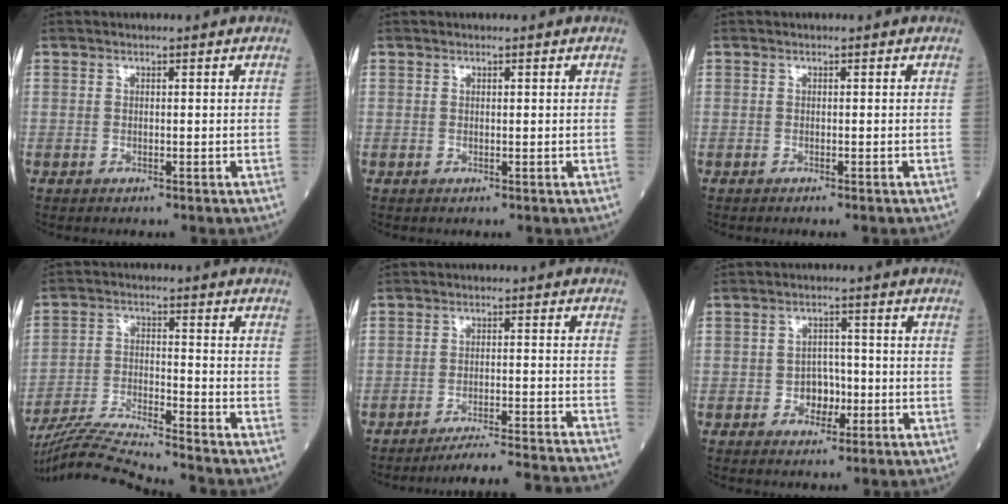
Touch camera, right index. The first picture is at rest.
{"total": 0.0}
{"total": 0.7, "force": [-0.6, -0.2, 0.4], "torque": [-0.002, 0.003, -0.008]}
{"total": 12.4, "force": [-11.8, -2.0, 3.5], "torque": [-0.061, -0.008, -0.210]}
{"total": 16.4, "force": [-15.6, -2.3, 4.4], "torque": [-0.037, -0.029, -0.211]}
{"total": 3.9, "force": [-1.2, 2.9, 2.4], "torque": [-0.030, 0.009, -0.018]}